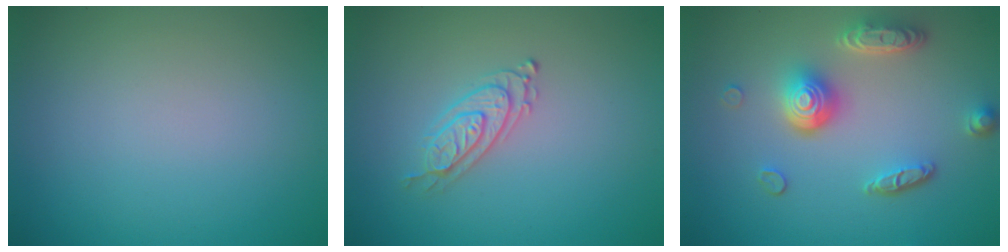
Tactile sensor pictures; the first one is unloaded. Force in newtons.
{"total": 2.2, "press": 2.0, "slide": 0.8}
{"total": 5.0, "press": 3.7, "slide": 3.3}